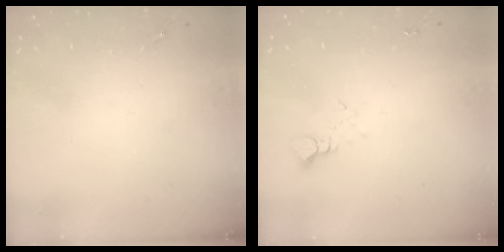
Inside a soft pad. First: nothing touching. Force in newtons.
{"total": 4.2, "press": 4.2, "slide": 0.4}